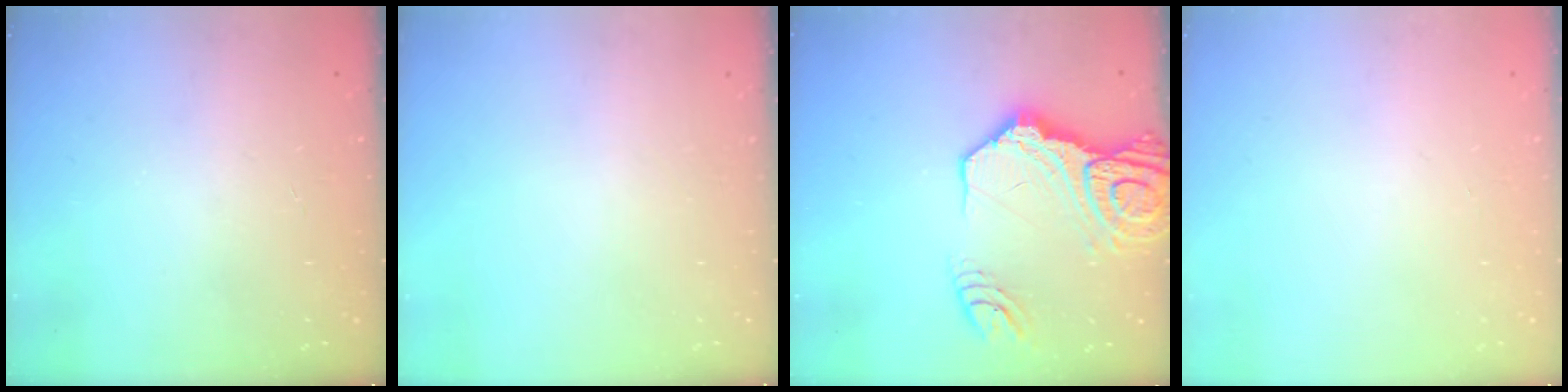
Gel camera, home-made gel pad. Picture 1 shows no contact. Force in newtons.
{"total": 0.0}
{"total": 20.5, "press": 20.3, "slide": 2.7}
{"total": 0.0}